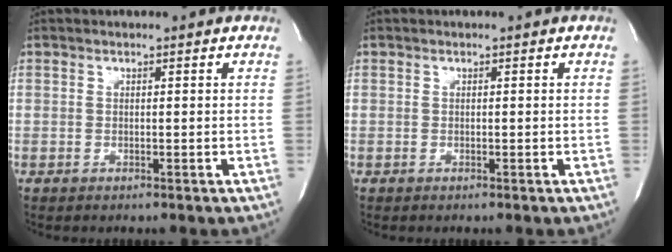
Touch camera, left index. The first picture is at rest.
{"total": 0.0}